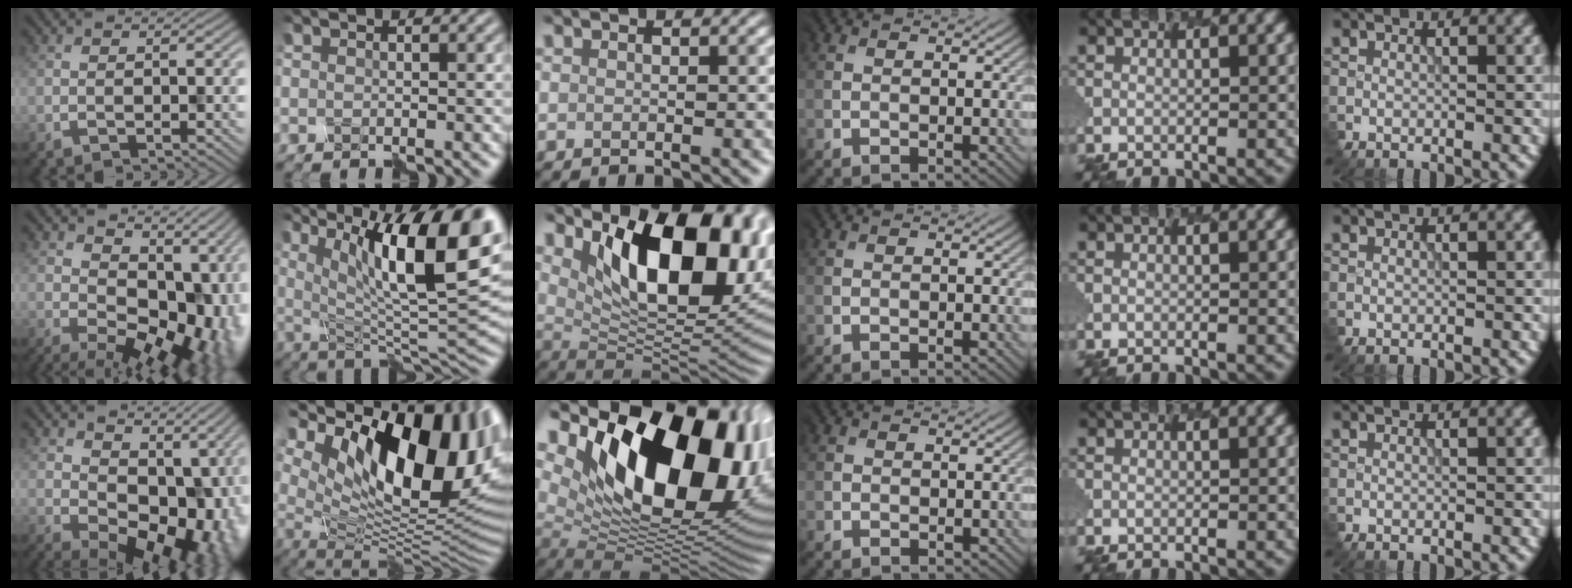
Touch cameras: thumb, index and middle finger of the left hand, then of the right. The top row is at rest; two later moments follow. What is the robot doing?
{"motion": "disassemble", "object": "spray bottle"}